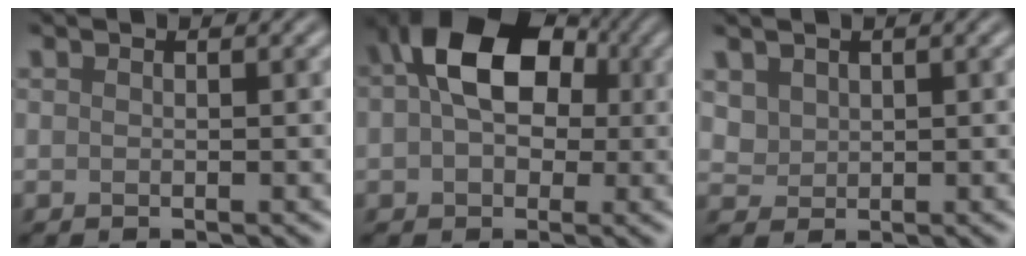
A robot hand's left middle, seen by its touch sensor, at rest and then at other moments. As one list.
[{"total": 10.5, "force": [2.1, 7.0, 7.6], "torque": [-0.113, 0.027, 0.019]}, {"total": 1.5, "force": [0.8, 1.2, 0.4], "torque": [-0.016, -0.012, 0.029]}]